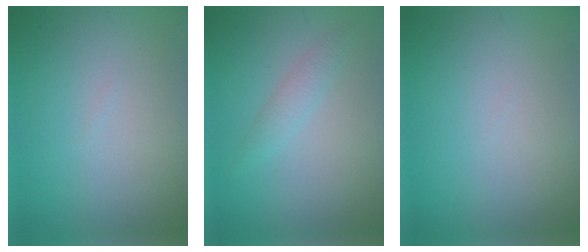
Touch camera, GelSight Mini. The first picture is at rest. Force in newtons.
{"total": 1.5, "press": 1.5, "slide": 0.1}
{"total": 0.0}